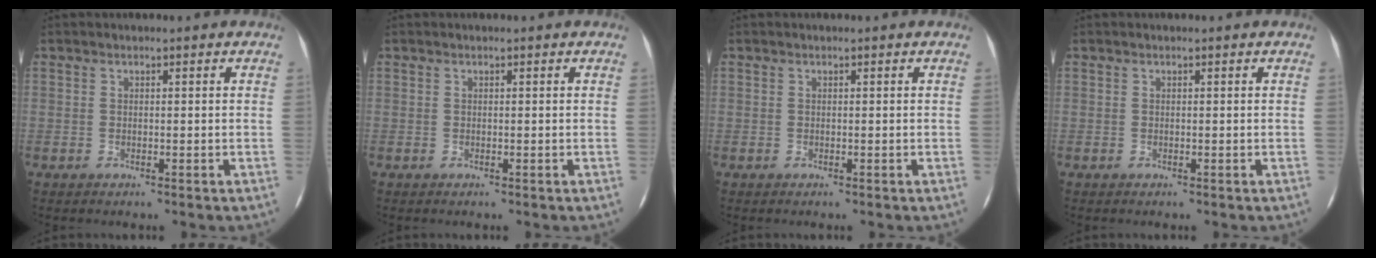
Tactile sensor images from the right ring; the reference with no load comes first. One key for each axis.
{"total": 0.0}
{"total": 0.0}
{"total": 0.0}